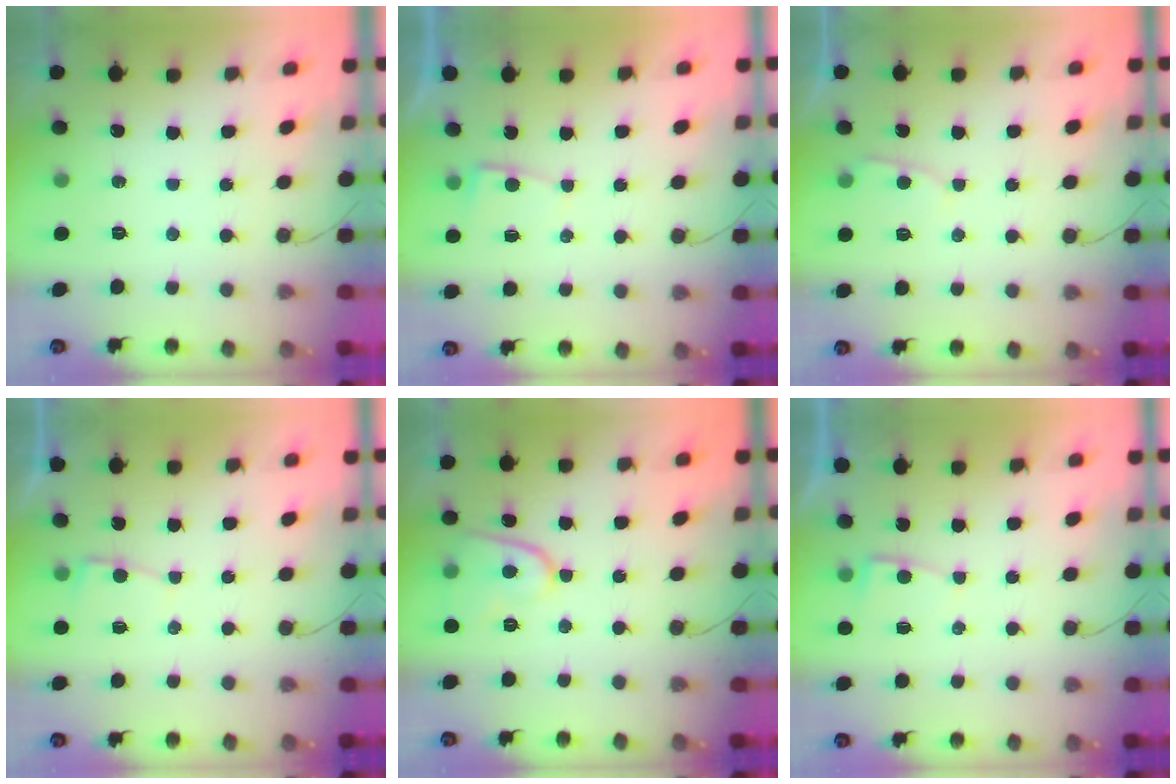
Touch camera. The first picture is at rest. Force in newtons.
{"total": 1.8, "press": 1.8, "slide": 0.2}
{"total": 2.9, "press": 2.8, "slide": 0.3}
{"total": 2.1, "press": 2.1, "slide": 0.3}
{"total": 9.5, "press": 9.4, "slide": 1.3}
{"total": 1.8, "press": 1.8, "slide": 0.2}